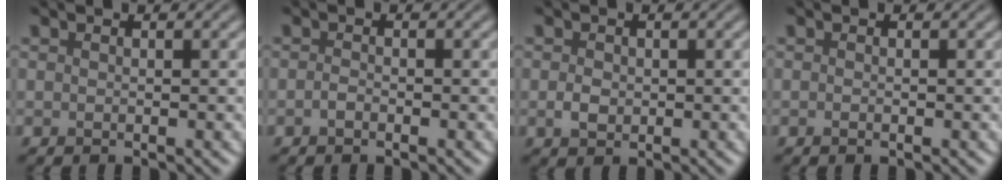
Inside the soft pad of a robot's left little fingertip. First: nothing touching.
{"total": 0.6, "force": [-0.3, 0.3, 0.5], "torque": [-0.011, 0.000, -0.008]}
{"total": 1.4, "force": [-0.1, 1.1, 0.9], "torque": [-0.018, -0.002, -0.003]}
{"total": 0.0}